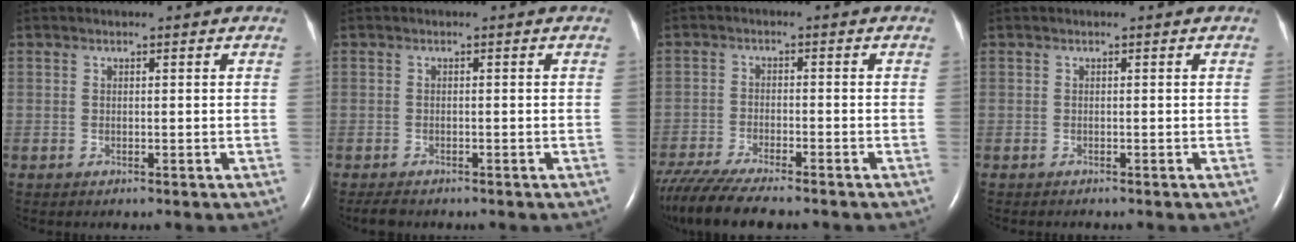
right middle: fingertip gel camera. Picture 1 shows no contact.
{"total": 1.8, "force": [-1.5, 0.6, 0.7], "torque": [-0.019, -0.005, -0.022]}
{"total": 11.8, "force": [-10.0, 1.4, 6.1], "torque": [-0.101, -0.025, -0.157]}
{"total": 0.7, "force": [-0.6, 0.0, 0.4], "torque": [-0.008, -0.004, -0.006]}